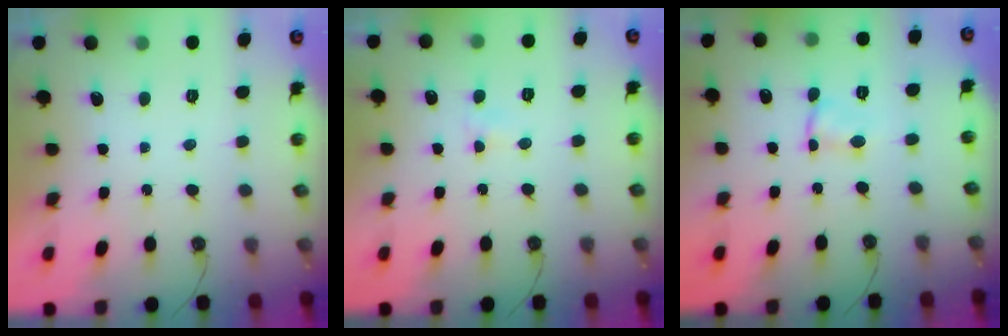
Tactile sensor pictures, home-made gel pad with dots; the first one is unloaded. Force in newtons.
{"total": 2.9, "press": 2.9, "slide": 0.4}
{"total": 1.8, "press": 1.8, "slide": 0.1}